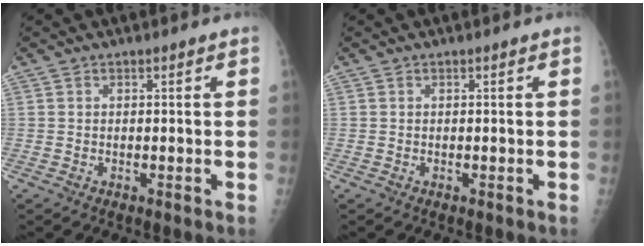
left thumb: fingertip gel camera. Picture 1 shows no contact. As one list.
[{"total": 0.0}]